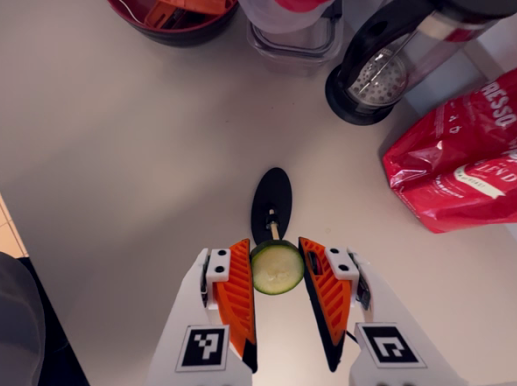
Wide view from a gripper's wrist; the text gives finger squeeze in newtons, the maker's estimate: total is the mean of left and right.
{"total": 8.9, "left": 9.0, "right": 8.9}